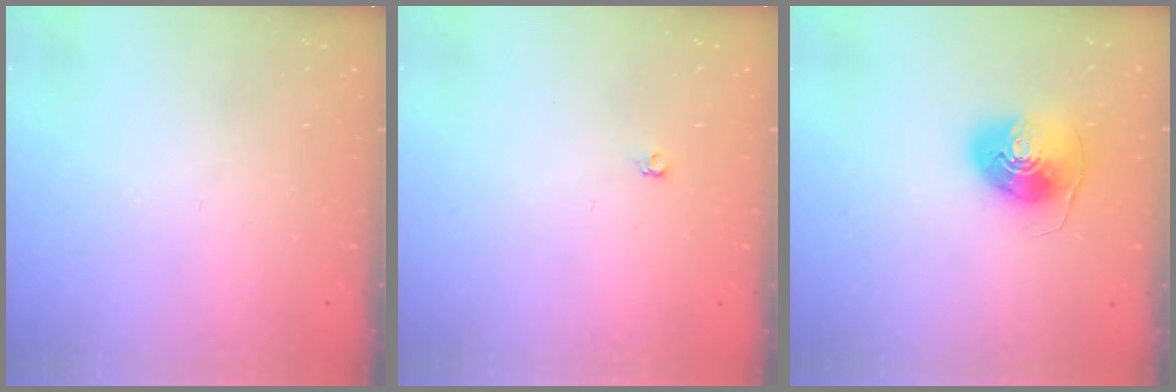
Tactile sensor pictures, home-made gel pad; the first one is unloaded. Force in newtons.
{"total": 3.6, "press": 3.5, "slide": 0.6}
{"total": 8.8, "press": 8.7, "slide": 1.0}